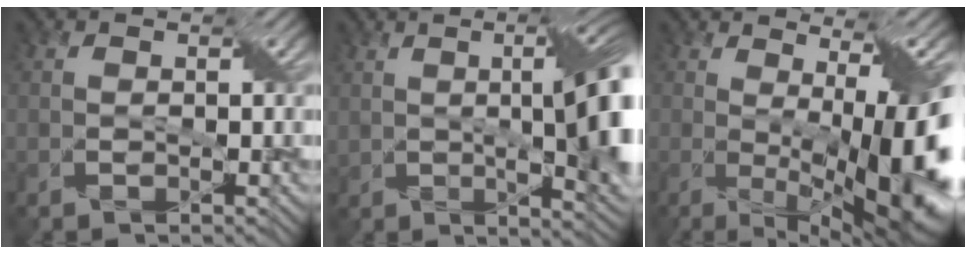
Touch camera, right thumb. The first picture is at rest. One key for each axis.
{"total": 13.5, "fx": 0.6, "fy": 5.1, "fz": 12.5, "tx": -0.168, "ty": -0.012, "tz": 0.018}
{"total": 12.8, "fx": -1.3, "fy": 3.2, "fz": 12.3, "tx": -0.170, "ty": -0.012, "tz": -0.010}